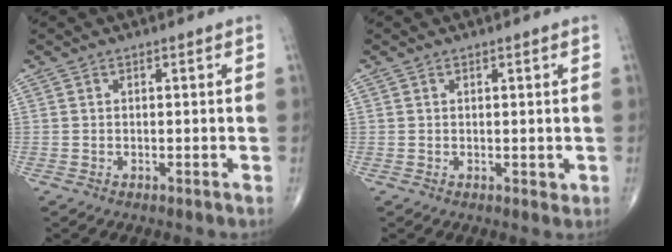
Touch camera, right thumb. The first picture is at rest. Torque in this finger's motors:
{"motor_torque": [0.00, 0.23, -0.11, -0.09, -0.02]}